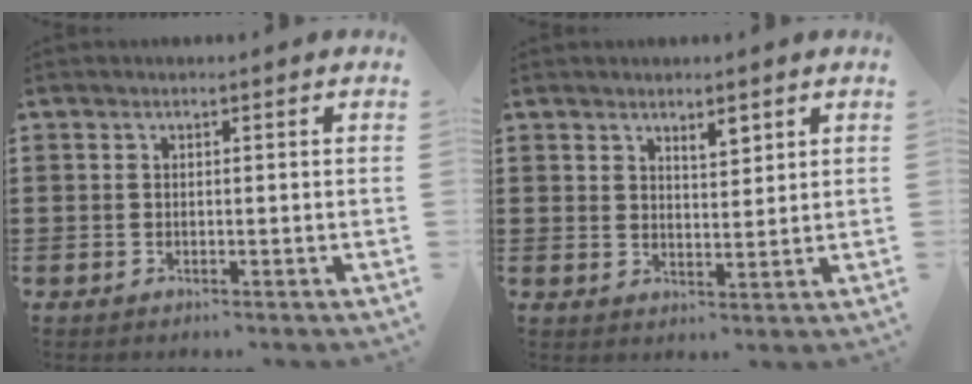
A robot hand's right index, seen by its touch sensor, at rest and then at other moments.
{"total": 3.0, "force": [2.5, 1.2, 1.1], "torque": [-0.018, 0.002, 0.045]}